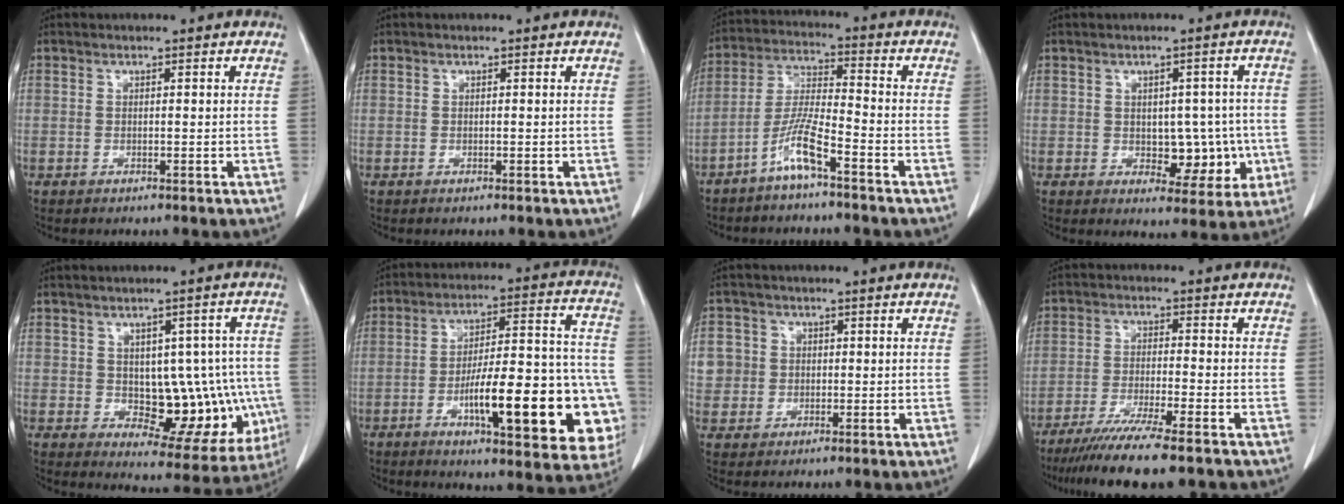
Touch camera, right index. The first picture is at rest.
{"total": 0.0}
{"total": 7.1, "force": [-4.6, 0.4, 5.5], "torque": [-0.121, 0.002, -0.092]}
{"total": 7.3, "force": [-0.9, 4.4, 5.8], "torque": [-0.056, 0.013, 0.000]}
{"total": 13.4, "force": [-1.2, 7.1, 11.4], "torque": [-0.123, 0.021, 0.010]}
{"total": 24.0, "force": [-7.3, 5.5, 22.2], "torque": [-0.236, 0.023, -0.090]}
{"total": 5.2, "force": [0.8, 5.1, 0.4], "torque": [-0.004, 0.012, 0.018]}
{"total": 11.1, "force": [-8.8, -0.5, 6.8], "torque": [-0.102, -0.032, -0.140]}